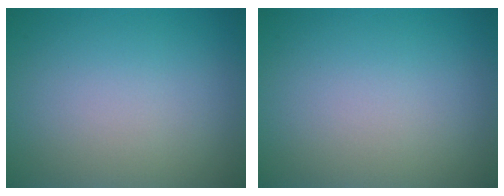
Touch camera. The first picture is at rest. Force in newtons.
{"total": 0.0}